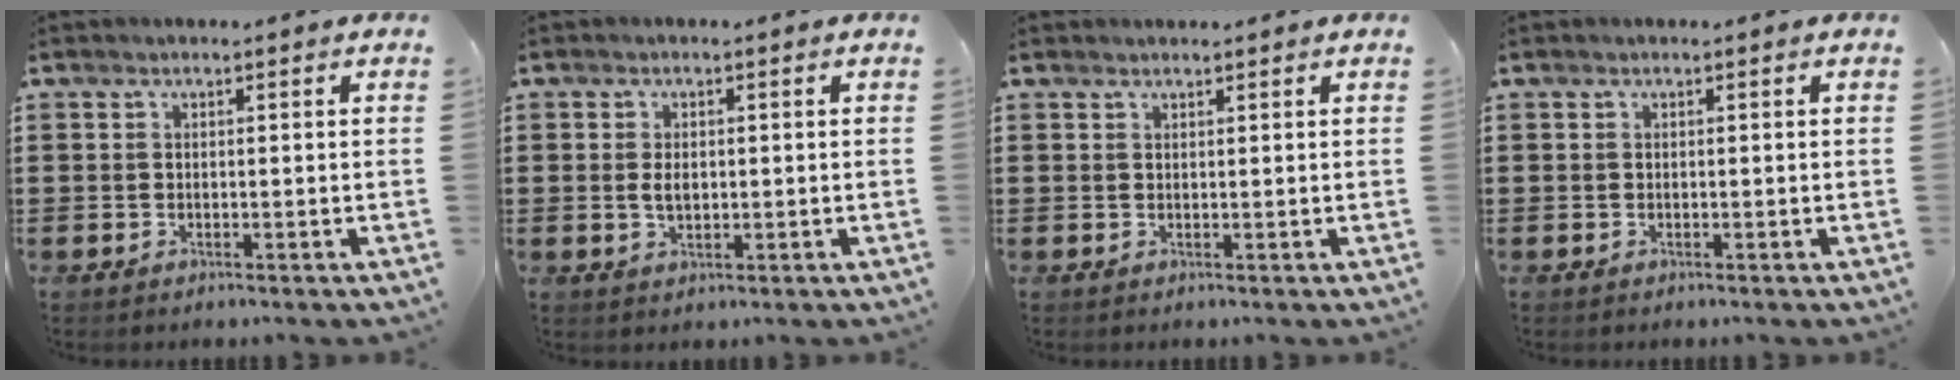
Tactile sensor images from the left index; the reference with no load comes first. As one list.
[{"total": 2.4, "force": [0.2, 1.4, 2.0], "torque": [-0.048, 0.002, 0.000]}, {"total": 0.8, "force": [0.8, 0.1, 0.1], "torque": [-0.003, -0.001, 0.017]}, {"total": 0.0}]